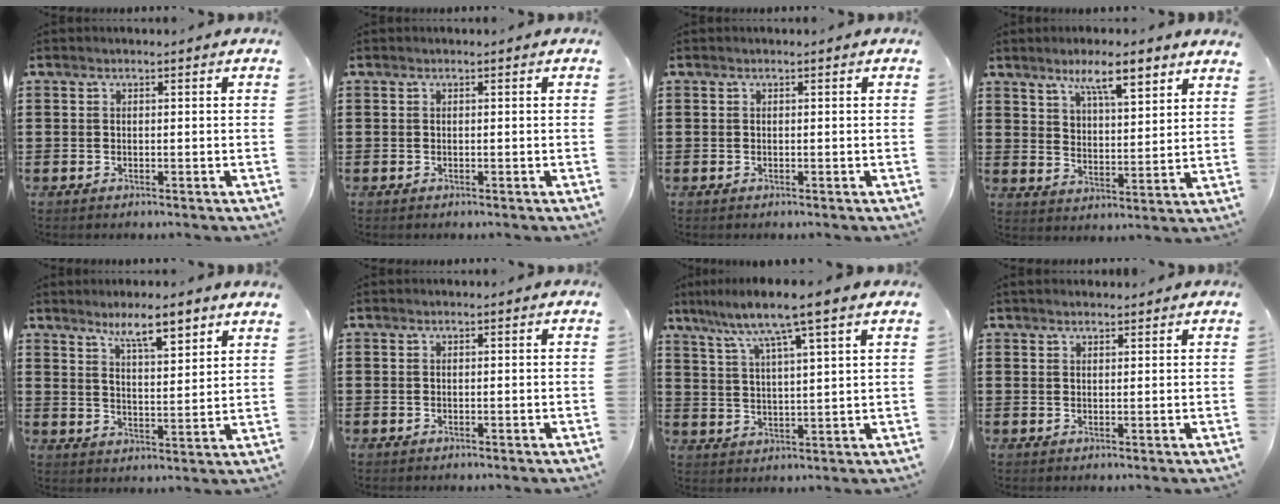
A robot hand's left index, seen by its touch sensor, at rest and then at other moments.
{"total": 0.0}
{"total": 0.0}
{"total": 7.6, "force": [6.2, 1.5, 4.0], "torque": [-0.080, -0.019, 0.108]}
{"total": 6.8, "force": [5.7, 0.7, 3.6], "torque": [-0.069, -0.023, 0.097]}
{"total": 0.0}
{"total": 7.1, "force": [5.4, -0.4, 4.6], "torque": [-0.109, -0.025, 0.088]}
{"total": 1.4, "force": [1.3, 0.4, 0.3], "torque": [-0.007, 0.003, 0.025]}